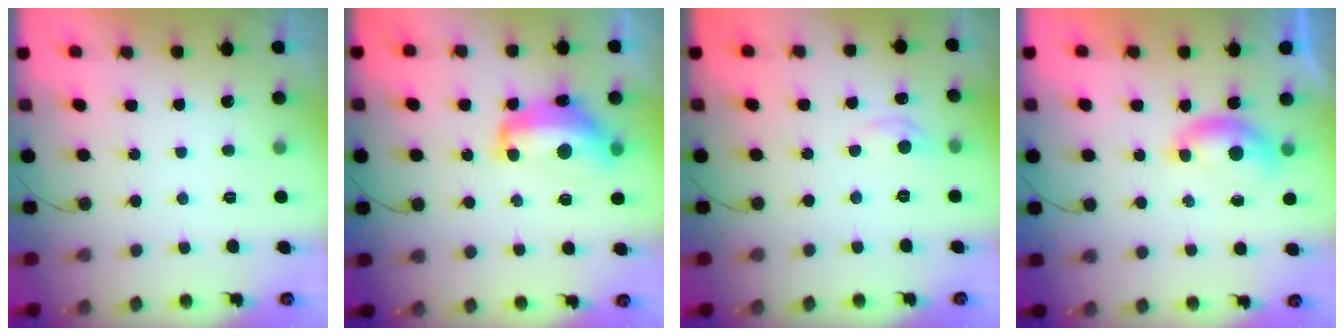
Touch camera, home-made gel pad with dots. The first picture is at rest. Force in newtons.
{"total": 12.7, "press": 12.7, "slide": 1.2}
{"total": 4.5, "press": 4.4, "slide": 0.6}
{"total": 5.9, "press": 5.8, "slide": 0.8}